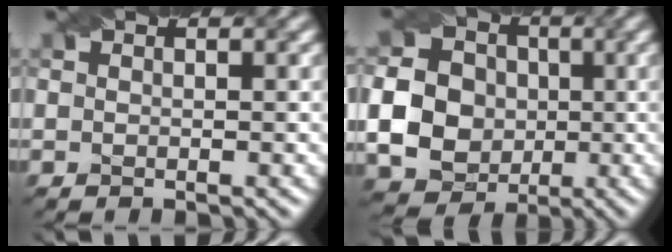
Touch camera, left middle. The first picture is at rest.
{"total": 13.8, "force": [-1.0, 13.0, 4.5], "torque": [-0.129, -0.007, -0.039]}